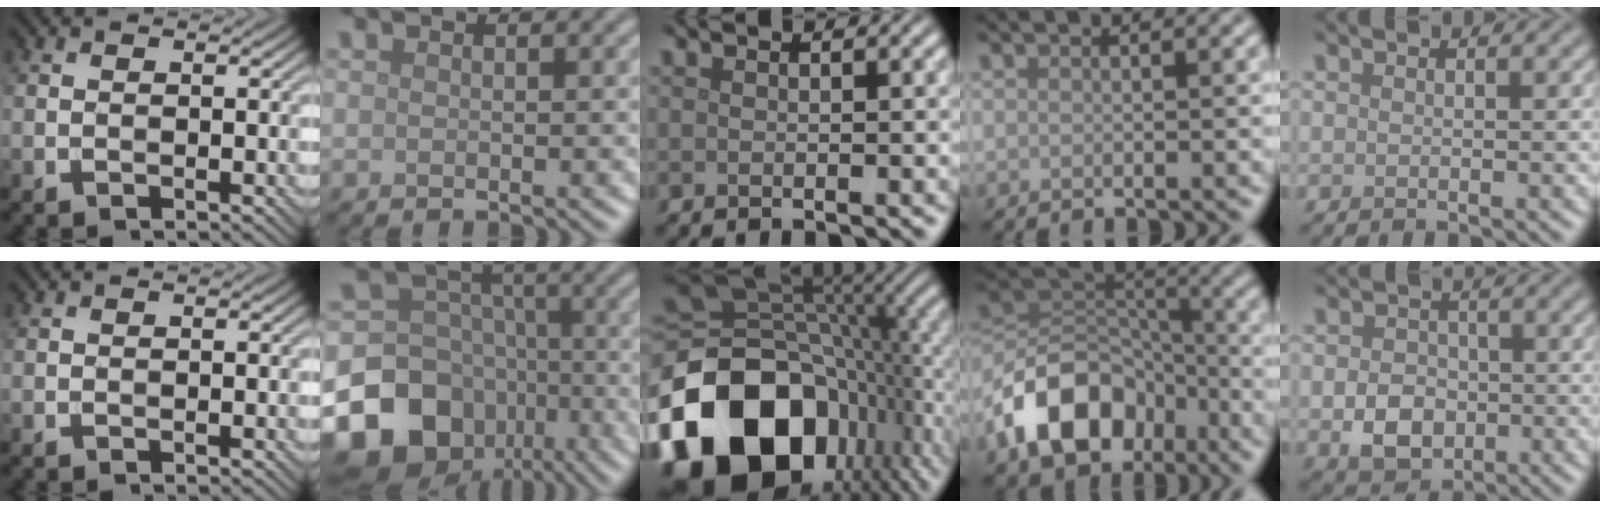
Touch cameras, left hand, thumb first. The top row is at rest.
{"index": {"total": 16.5, "force": [-7.8, 12.9, 6.6], "torque": [-0.147, -0.033, -0.150]}, "middle": {"total": 19.2, "force": [-7.1, 13.0, 12.2], "torque": [-0.264, -0.034, -0.114]}, "ring": {"total": 10.3, "force": [-5.5, 6.9, 5.4], "torque": [-0.096, 0.002, -0.108]}, "little": {"total": 4.8, "force": [-1.2, 3.7, 2.8], "torque": [-0.051, -0.007, -0.023]}}